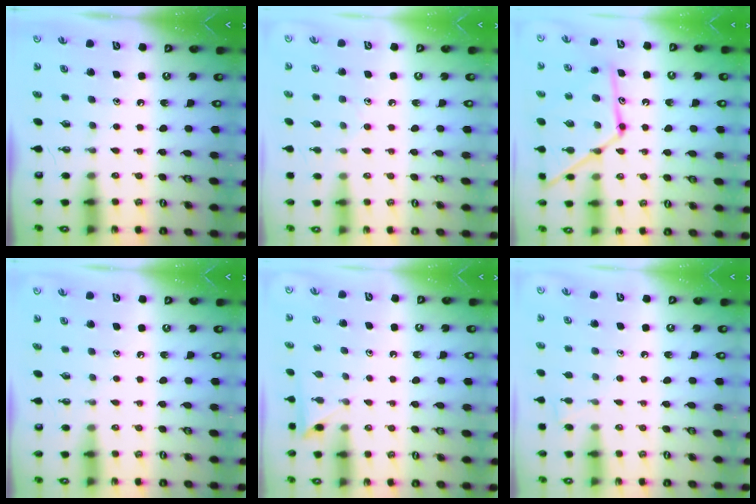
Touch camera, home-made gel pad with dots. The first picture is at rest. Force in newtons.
{"total": 6.0, "press": 5.9, "slide": 0.7}
{"total": 15.9, "press": 15.9, "slide": 1.1}
{"total": 0.0}
{"total": 3.3, "press": 3.3, "slide": 0.4}
{"total": 5.3, "press": 5.3, "slide": 0.6}